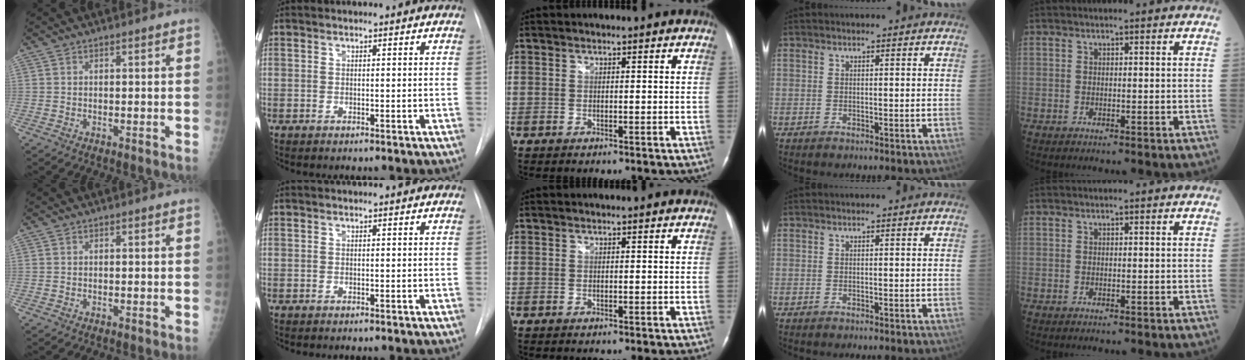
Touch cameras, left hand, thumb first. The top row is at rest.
{}